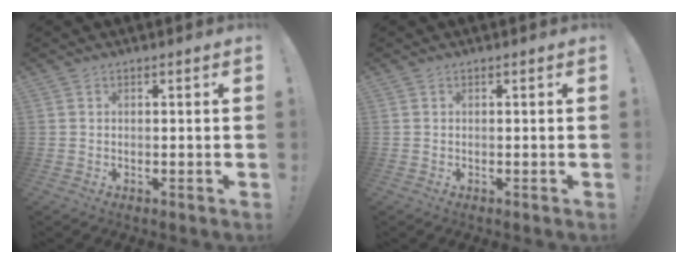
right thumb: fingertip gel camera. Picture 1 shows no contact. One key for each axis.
{"total": 0.0}